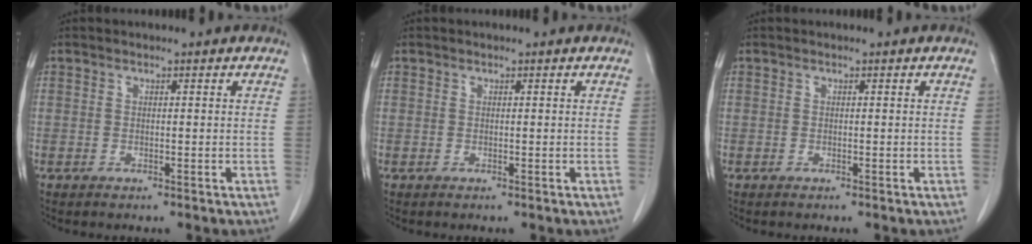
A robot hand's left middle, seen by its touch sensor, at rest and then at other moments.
{"total": 0.0}
{"total": 0.0}